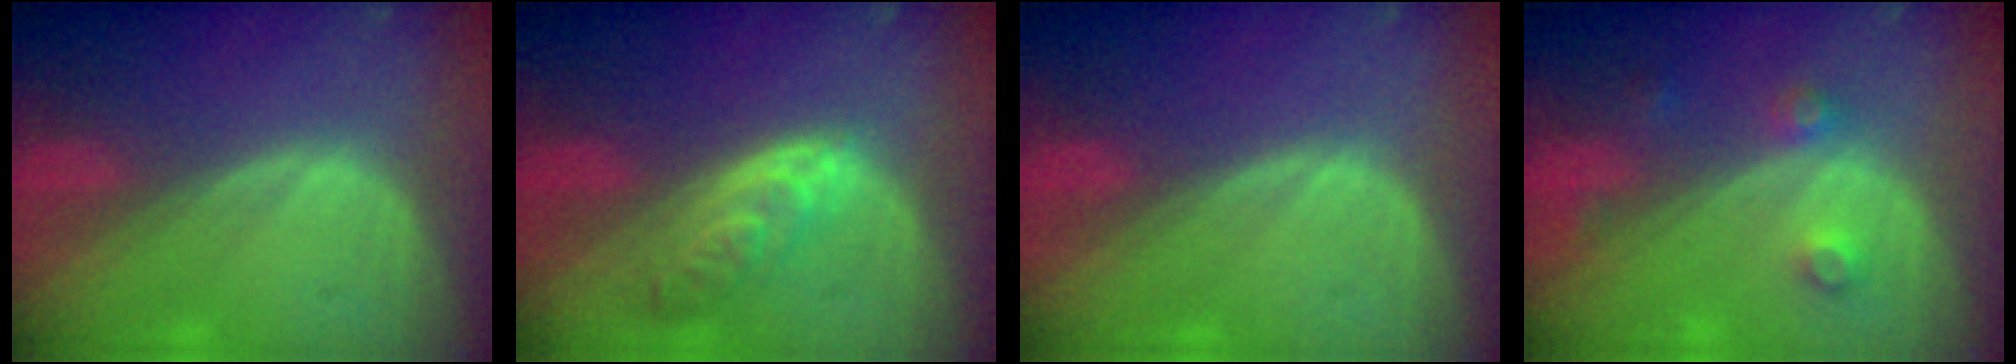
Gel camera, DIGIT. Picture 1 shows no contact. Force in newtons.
{"total": 5.6, "press": 5.1, "slide": 2.2}
{"total": 0.0}
{"total": 3.8, "press": 3.4, "slide": 1.5}